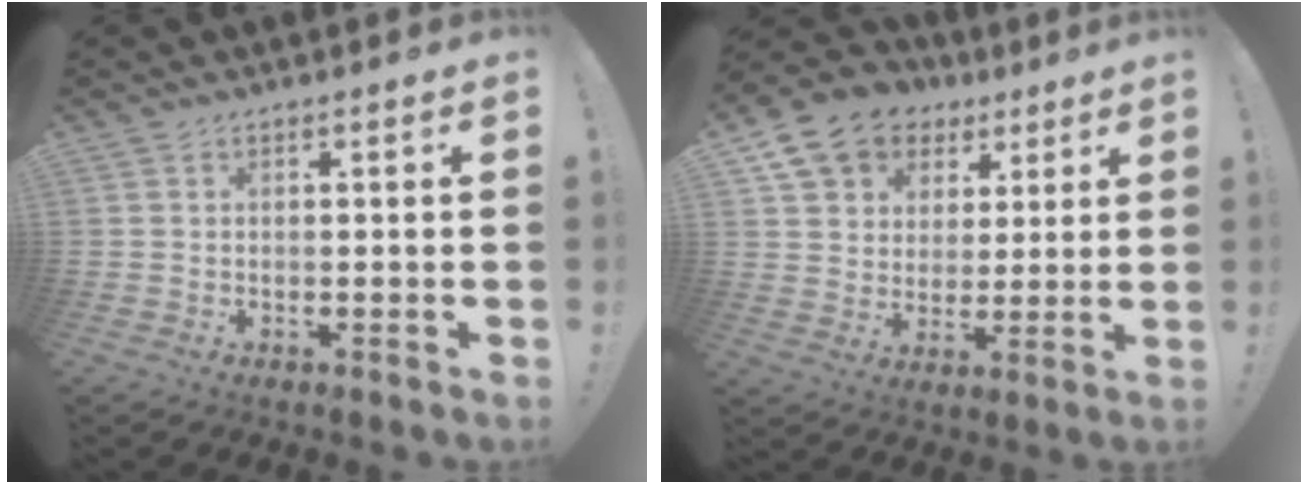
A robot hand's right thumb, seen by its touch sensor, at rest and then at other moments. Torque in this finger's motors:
{"motor_torque": [1.12, 1.15, 0.19, 0.13, 0.04]}